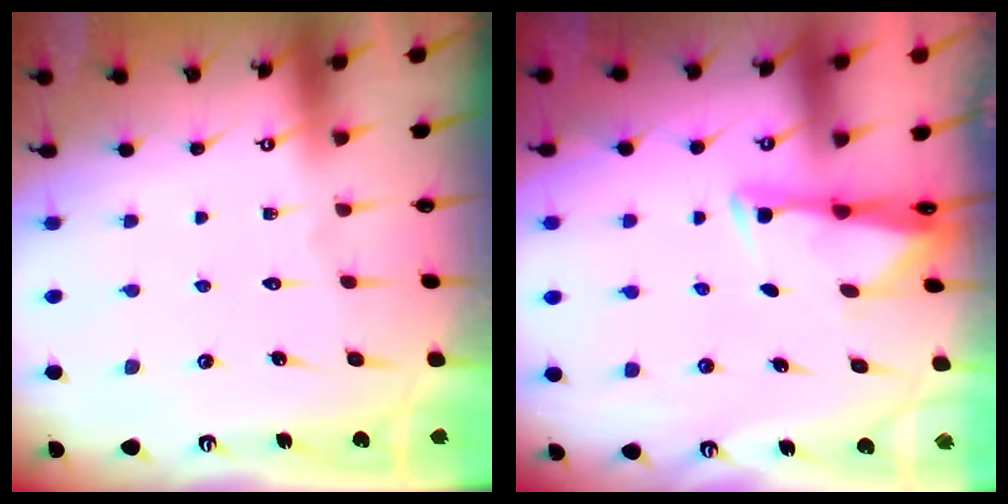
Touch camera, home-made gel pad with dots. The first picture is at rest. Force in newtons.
{"total": 2.9, "press": 2.9, "slide": 0.4}